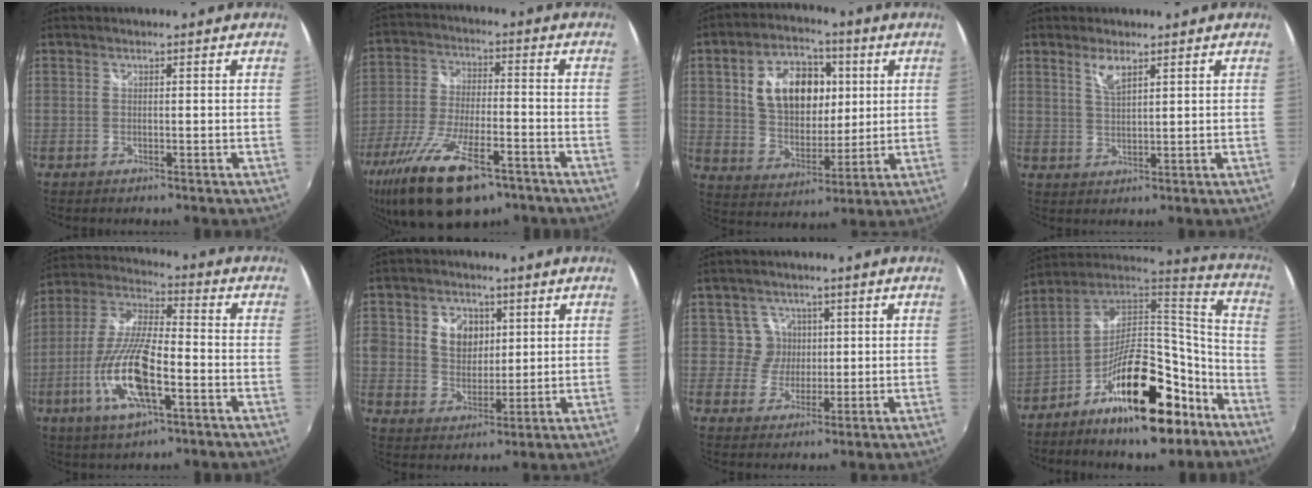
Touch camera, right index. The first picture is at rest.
{"total": 20.3, "force": [-12.7, 7.5, 13.9], "torque": [-0.283, -0.054, -0.218]}
{"total": 15.8, "force": [3.9, 10.4, 11.3], "torque": [-0.207, 0.024, 0.075]}
{"total": 3.5, "force": [2.1, 0.9, 2.6], "torque": [-0.047, 0.000, 0.040]}
{"total": 15.8, "force": [-5.6, 4.9, 13.9], "torque": [-0.293, -0.013, -0.109]}
{"total": 12.4, "force": [3.2, 10.4, 5.9], "torque": [-0.151, 0.028, 0.062]}
{"total": 4.2, "force": [0.9, 4.0, -0.1], "torque": [0.010, 0.013, 0.013]}
{"total": 22.0, "force": [-11.8, 9.0, 16.3], "torque": [-0.255, 0.031, -0.184]}